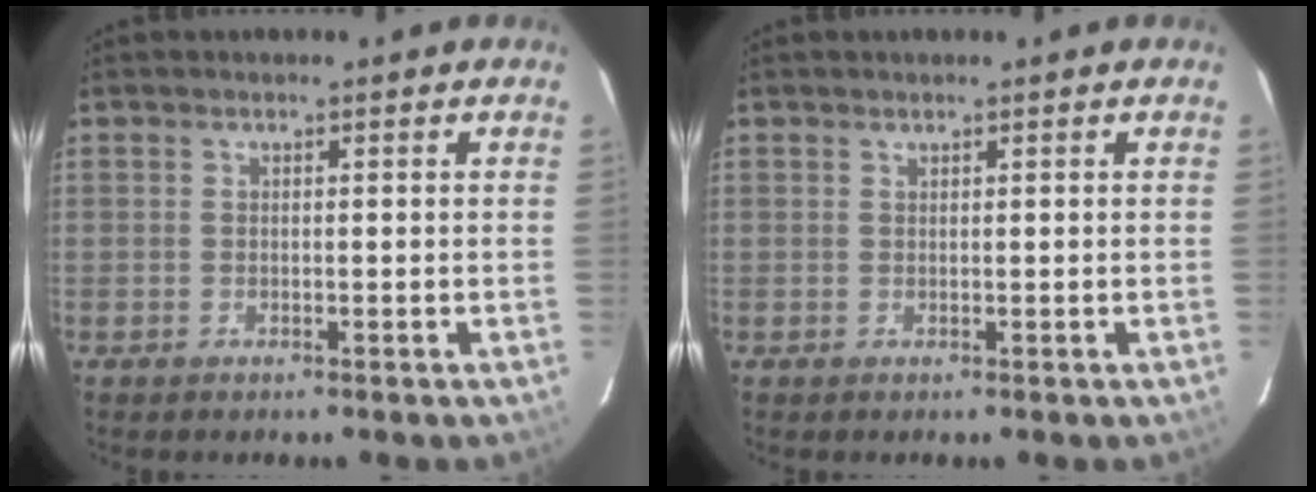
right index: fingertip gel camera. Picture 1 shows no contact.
{"total": 0.0}